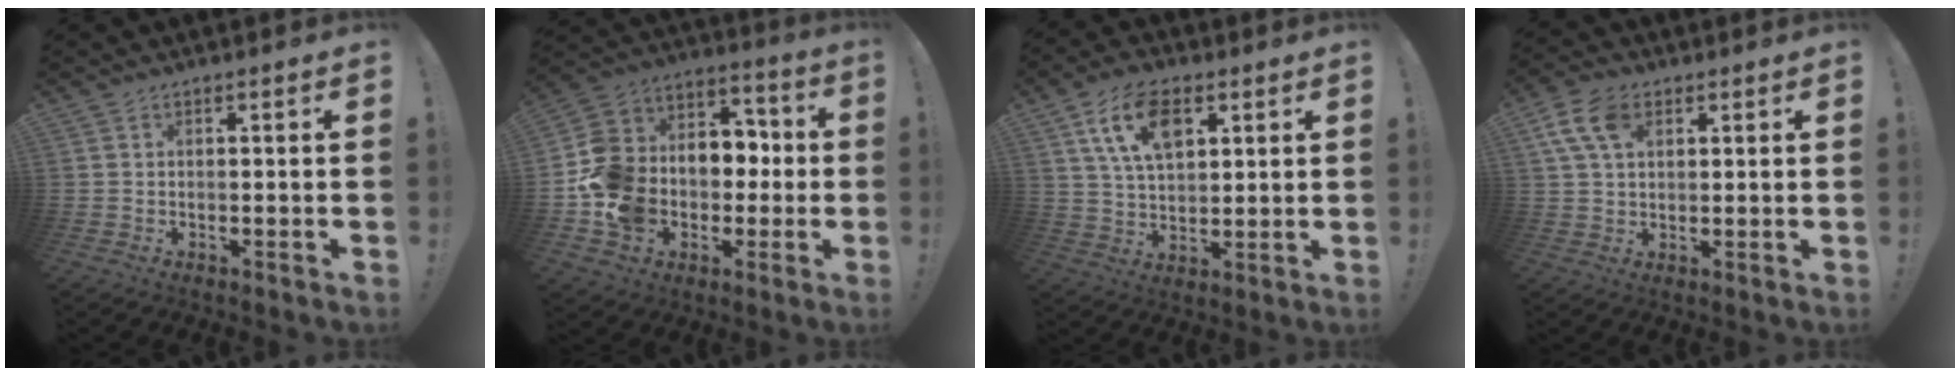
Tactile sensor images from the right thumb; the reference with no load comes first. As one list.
[{"total": 16.3, "force": [-4.2, 13.8, 7.7], "torque": [-0.137, 0.025, -0.055]}, {"total": 13.8, "force": [5.9, 8.0, 9.5], "torque": [-0.166, -0.004, 0.108]}, {"total": 10.3, "force": [3.9, 6.6, 6.8], "torque": [-0.137, 0.003, 0.077]}]